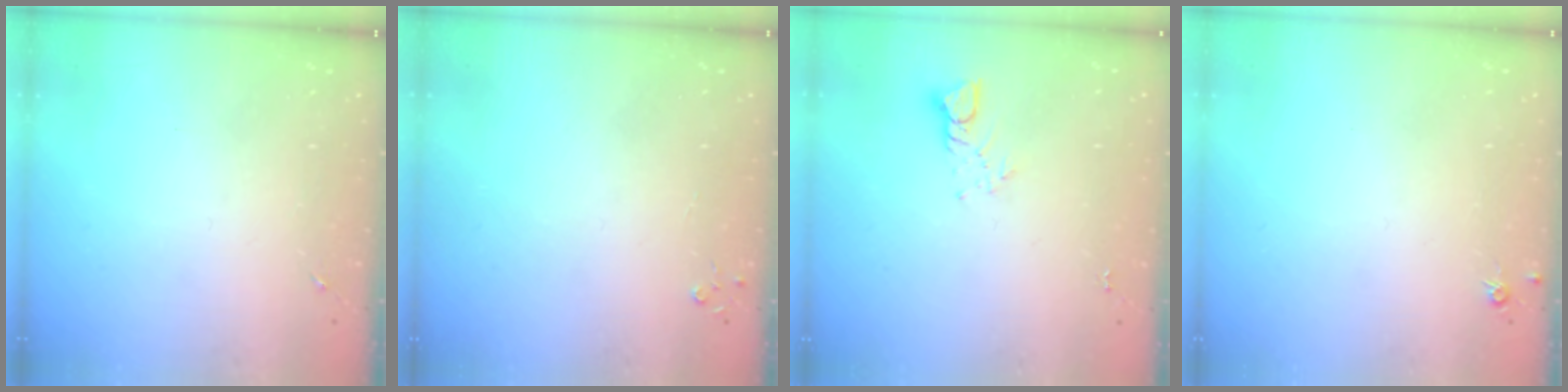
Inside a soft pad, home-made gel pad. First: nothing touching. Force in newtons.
{"total": 2.7, "press": 2.7, "slide": 0.3}
{"total": 3.8, "press": 3.8, "slide": 0.2}
{"total": 4.4, "press": 4.3, "slide": 0.5}